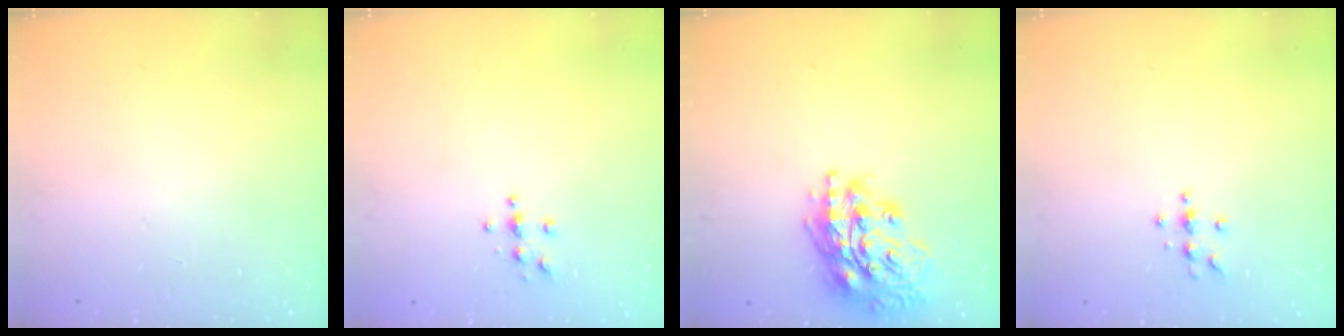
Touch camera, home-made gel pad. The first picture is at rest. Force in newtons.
{"total": 3.9, "press": 3.9, "slide": 0.4}
{"total": 18.0, "press": 17.9, "slide": 2.1}
{"total": 3.8, "press": 3.7, "slide": 0.5}